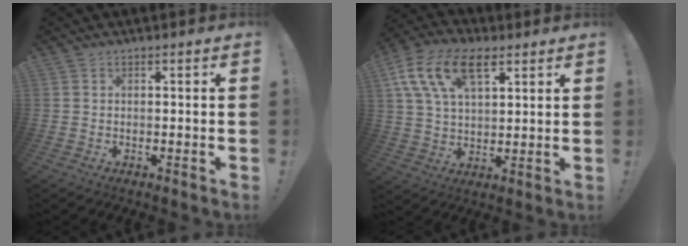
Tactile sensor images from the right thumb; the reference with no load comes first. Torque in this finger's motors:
{"motor_torque": [1.04, 1.04, 0.31, 0.11, 0.26]}